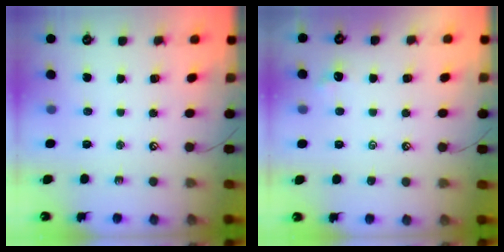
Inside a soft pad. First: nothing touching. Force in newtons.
{"total": 0.9, "press": 0.8, "slide": 0.4}